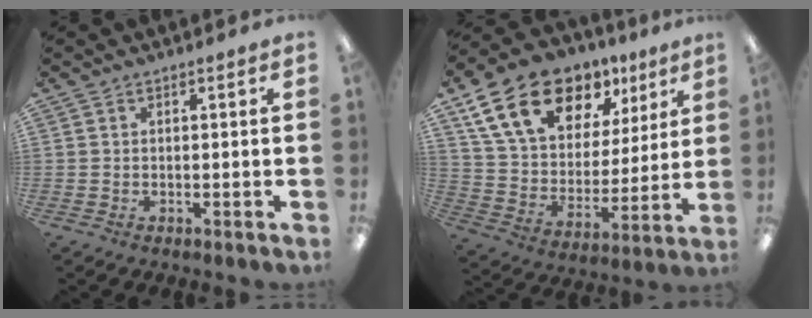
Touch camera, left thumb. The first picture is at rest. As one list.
[{"total": 20.6, "force": [12.1, 12.7, 10.8], "torque": [-0.188, -0.052, 0.221]}]